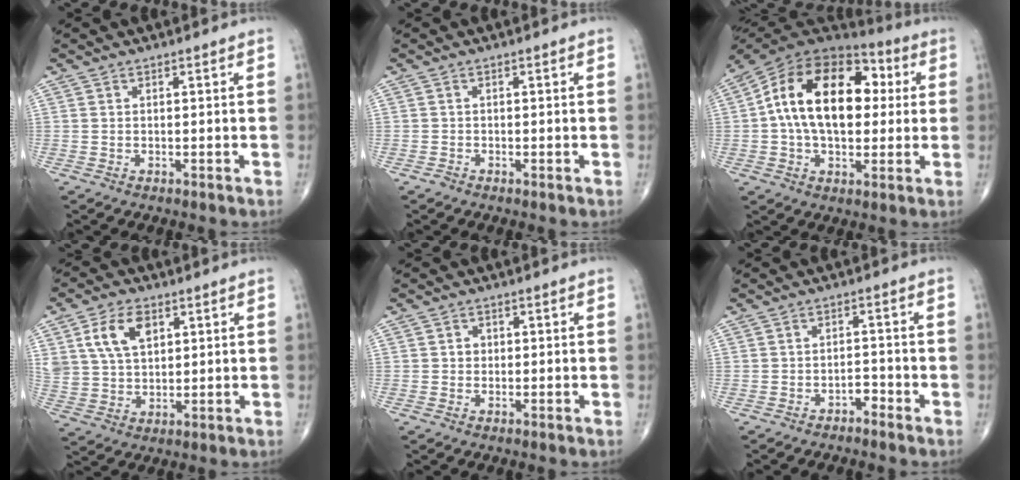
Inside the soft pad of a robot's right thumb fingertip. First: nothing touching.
{"total": 0.5, "force": [-0.4, 0.3, 0.2], "torque": [-0.004, -0.002, -0.010]}
{"total": 21.8, "force": [2.6, 13.3, 17.2], "torque": [-0.266, 0.028, 0.033]}
{"total": 10.0, "force": [4.1, 6.3, 6.6], "torque": [-0.114, -0.008, 0.082]}
{"total": 1.5, "force": [0.1, 1.4, 0.6], "torque": [-0.001, 0.003, 0.001]}
{"total": 2.2, "force": [-1.7, 1.1, 0.9], "torque": [-0.007, 0.015, -0.028]}